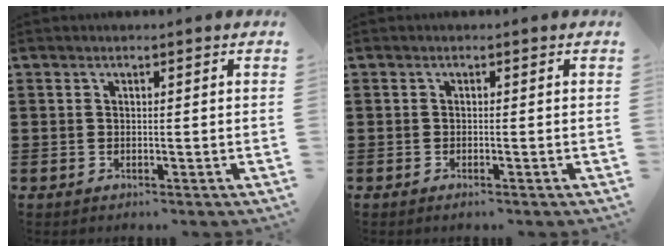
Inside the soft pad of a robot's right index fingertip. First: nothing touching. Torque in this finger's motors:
{"motor_torque": [0.25, -0.18, 0.05, 0.00]}